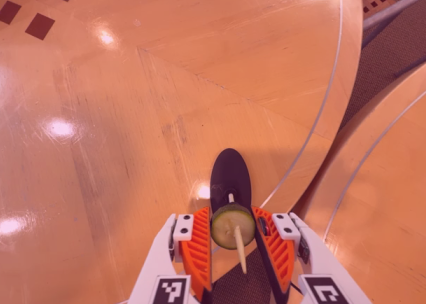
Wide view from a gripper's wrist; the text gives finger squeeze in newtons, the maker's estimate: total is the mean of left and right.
{"total": 7.6, "left": 7.6, "right": 7.6}